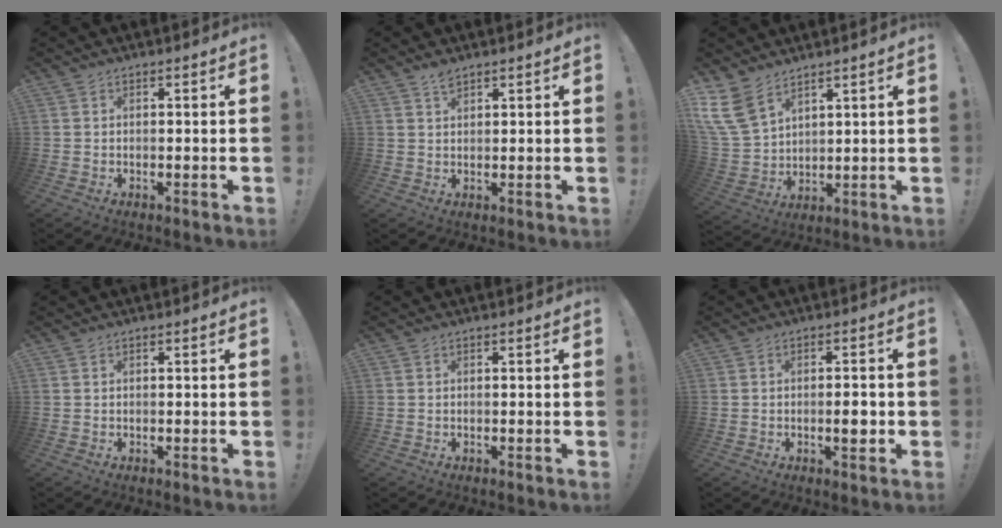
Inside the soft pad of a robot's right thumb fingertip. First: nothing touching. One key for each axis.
{"total": 2.4, "fx": 2.0, "fy": 0.7, "fz": 1.1, "tx": -0.009, "ty": -0.013, "tz": 0.034}
{"total": 11.4, "fx": 7.9, "fy": 6.1, "fz": 5.6, "tx": -0.127, "ty": -0.044, "tz": 0.156}
{"total": 0.0}
{"total": 0.0}
{"total": 3.9, "fx": -0.9, "fy": 1.1, "fz": 3.7, "tx": -0.045, "ty": 0.000, "tz": -0.019}